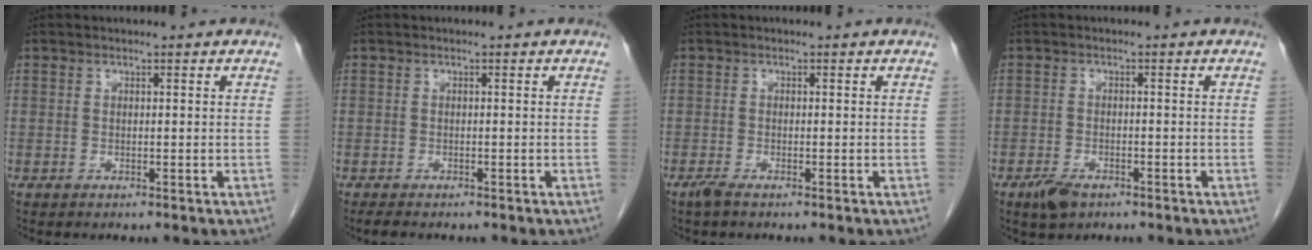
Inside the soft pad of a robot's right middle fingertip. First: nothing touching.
{"total": 2.0, "force": [-1.6, 0.6, 1.0], "torque": [-0.024, -0.006, -0.020]}
{"total": 1.4, "force": [-1.1, 0.1, 0.9], "torque": [-0.026, -0.005, -0.023]}
{"total": 3.4, "force": [-2.3, 1.4, 2.0], "torque": [-0.043, -0.003, -0.036]}